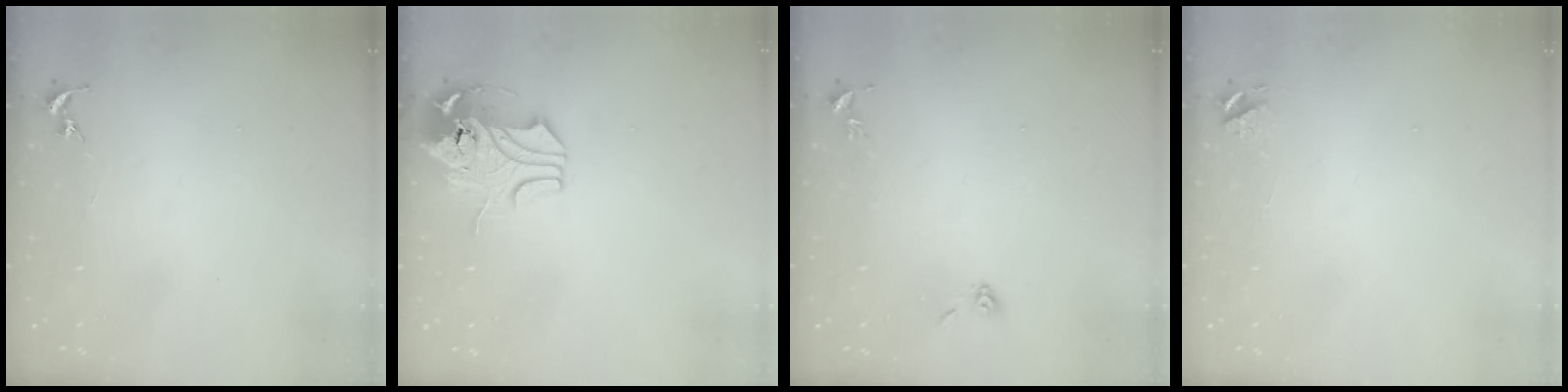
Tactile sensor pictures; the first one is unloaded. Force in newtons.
{"total": 12.2, "press": 12.1, "slide": 1.7}
{"total": 3.7, "press": 3.5, "slide": 1.4}
{"total": 3.9, "press": 3.9, "slide": 0.4}